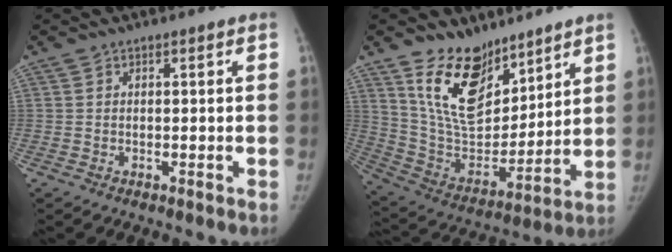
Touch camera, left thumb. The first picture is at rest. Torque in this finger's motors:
{"motor_torque": [0.69, -0.17, 1.47, -1.30, 0.53]}